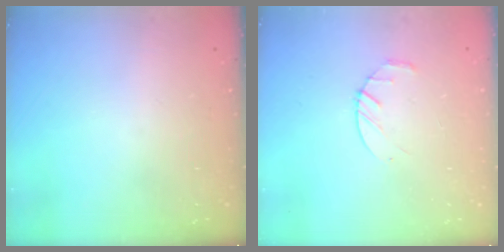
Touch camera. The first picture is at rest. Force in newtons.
{"total": 3.2, "press": 3.2, "slide": 0.5}